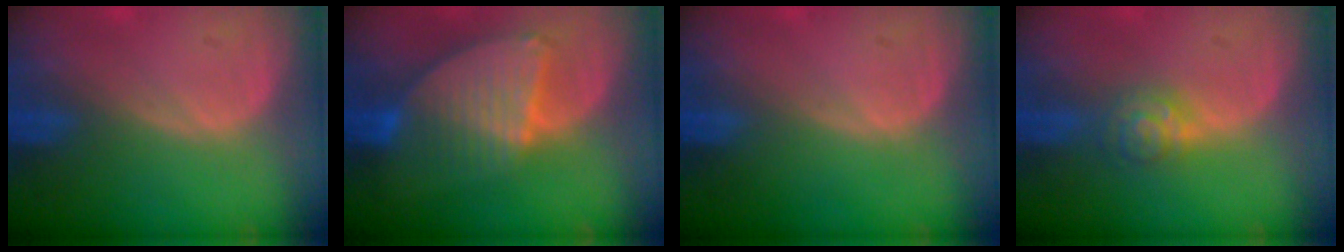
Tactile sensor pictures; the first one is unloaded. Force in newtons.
{"total": 8.4, "press": 7.3, "slide": 4.1}
{"total": 0.0}
{"total": 4.0, "press": 3.6, "slide": 1.7}